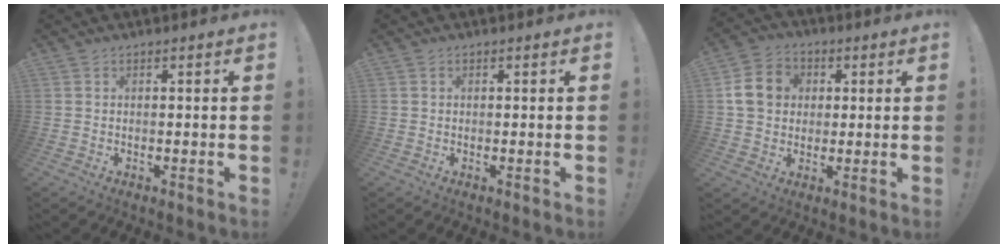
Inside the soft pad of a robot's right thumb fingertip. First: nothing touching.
{"total": 0.0}
{"total": 11.5, "force": [2.0, 10.0, 5.3], "torque": [-0.084, 0.011, 0.044]}